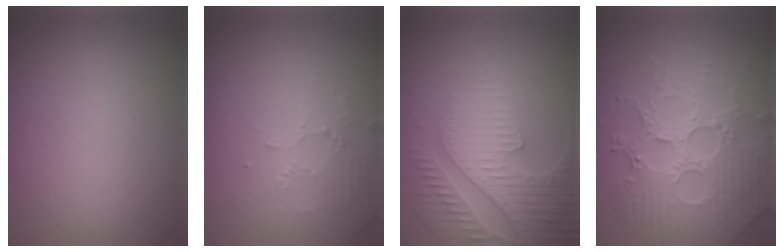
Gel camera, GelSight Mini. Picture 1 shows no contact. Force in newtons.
{"total": 2.1, "press": 2.1, "slide": 0.4}
{"total": 4.3, "press": 4.2, "slide": 0.8}
{"total": 6.9, "press": 5.3, "slide": 4.4}